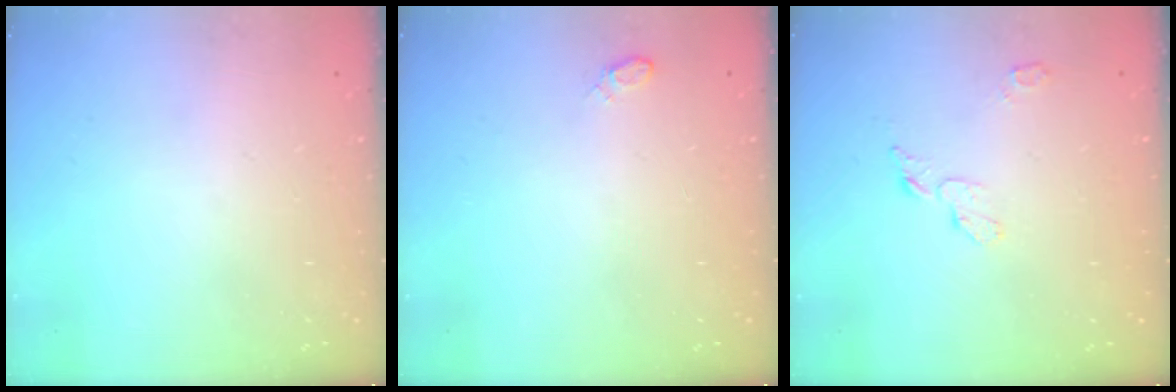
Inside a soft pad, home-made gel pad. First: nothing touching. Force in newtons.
{"total": 4.3, "press": 4.0, "slide": 1.5}
{"total": 4.6, "press": 4.6, "slide": 0.5}